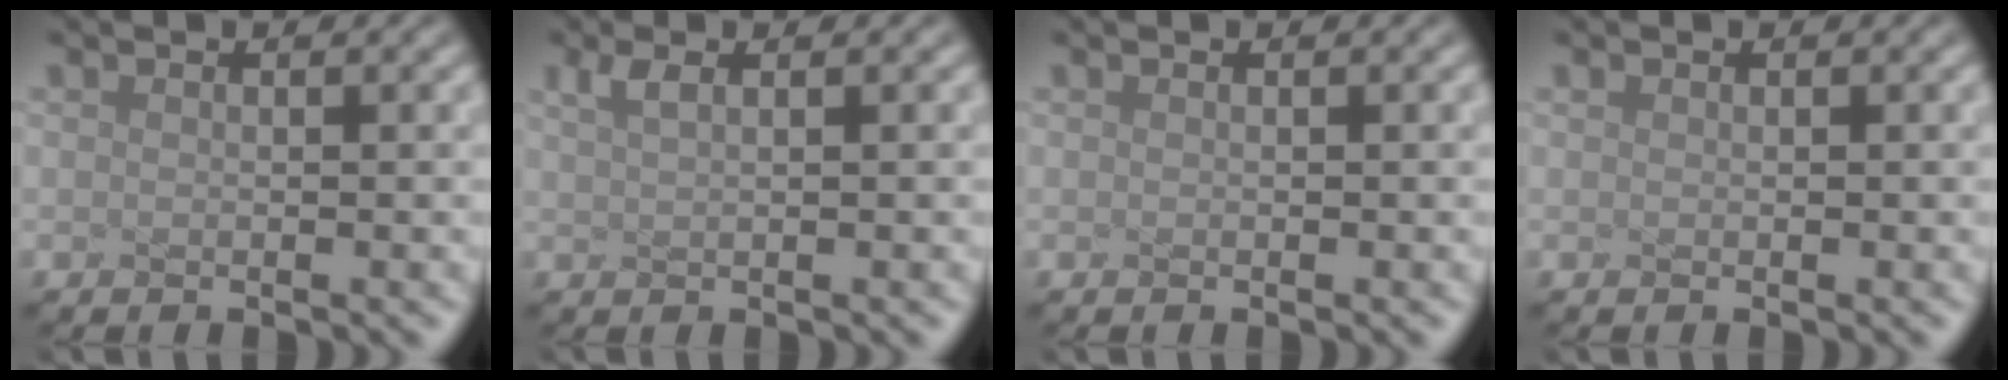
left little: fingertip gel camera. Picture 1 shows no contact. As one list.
[{"total": 1.7, "force": [0.9, 0.6, 1.3], "torque": [-0.021, 0.004, 0.017]}, {"total": 0.0}, {"total": 0.0}]